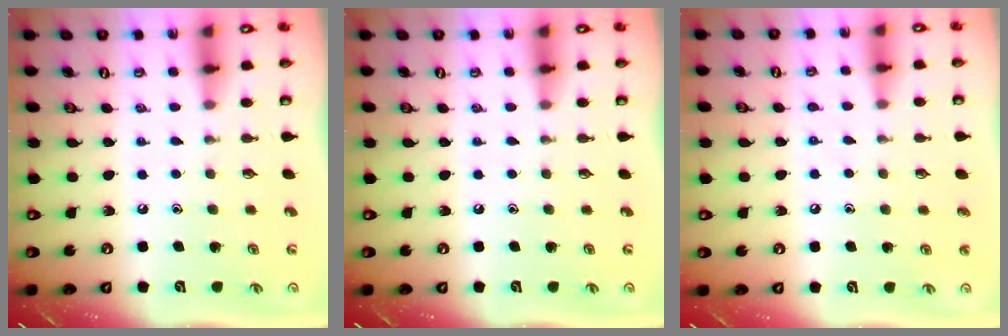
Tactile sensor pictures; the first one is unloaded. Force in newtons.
{"total": 0.0}
{"total": 4.1, "press": 4.1, "slide": 0.4}